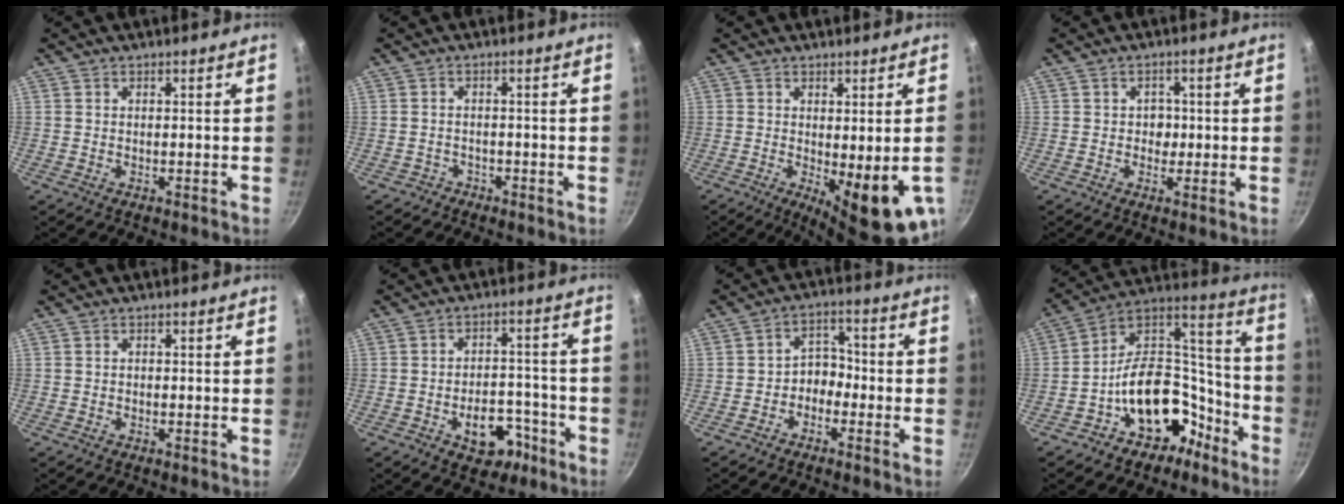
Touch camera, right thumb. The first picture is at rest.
{"total": 1.7, "force": [-1.3, 1.1, -0.1], "torque": [0.007, 0.026, -0.020]}
{"total": 12.0, "force": [-2.6, 3.7, 11.1], "torque": [-0.129, -0.015, -0.021]}
{"total": 2.8, "force": [-0.1, 2.5, 1.4], "torque": [0.001, 0.001, -0.004]}
{"total": 0.0}
{"total": 9.7, "force": [-4.6, 6.2, 5.7], "torque": [-0.041, 0.040, -0.056]}
{"total": 4.8, "force": [-2.2, 3.5, 2.4], "torque": [-0.005, 0.037, -0.045]}
{"total": 18.3, "force": [-9.2, 12.4, 9.8], "torque": [-0.096, 0.114, -0.139]}